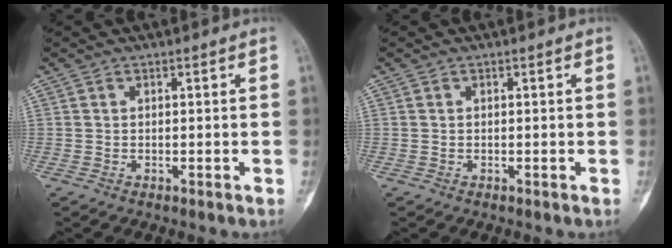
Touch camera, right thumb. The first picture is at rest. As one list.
[{"total": 0.0}]